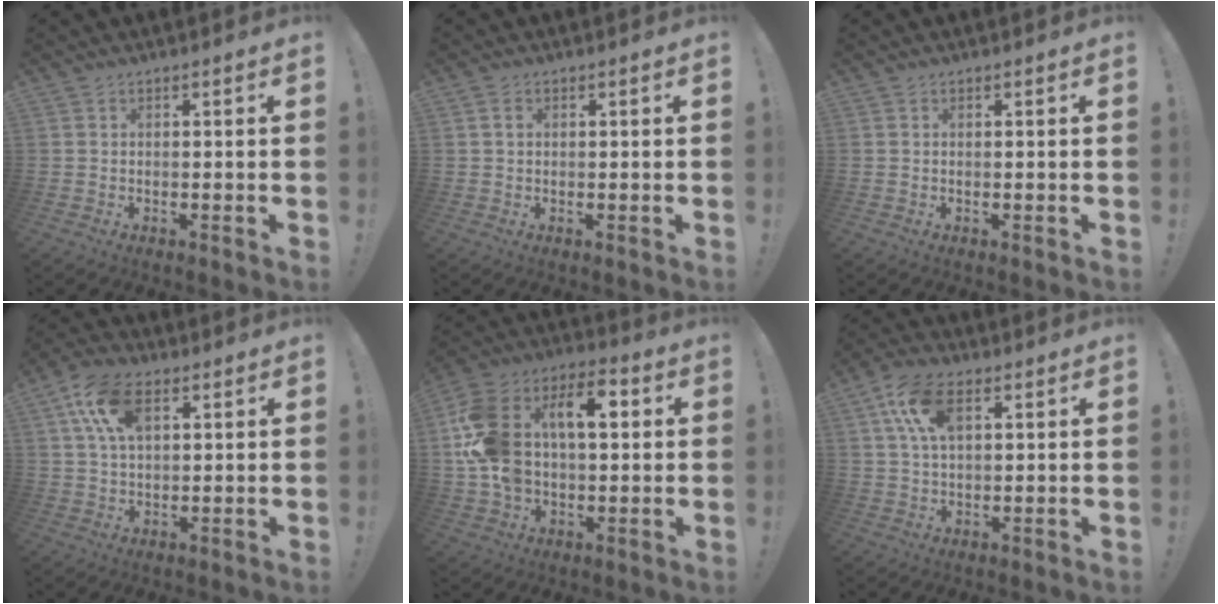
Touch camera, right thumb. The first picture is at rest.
{"total": 1.4, "force": [0.4, 1.2, 0.7], "torque": [-0.012, 0.005, 0.007]}
{"total": 0.0}
{"total": 12.6, "force": [4.9, 7.6, 8.7], "torque": [-0.152, 0.002, 0.092]}
{"total": 21.0, "force": [3.5, 14.1, 15.2], "torque": [-0.290, 0.019, 0.063]}
{"total": 11.6, "force": [4.3, 6.9, 8.3], "torque": [-0.142, 0.000, 0.082]}